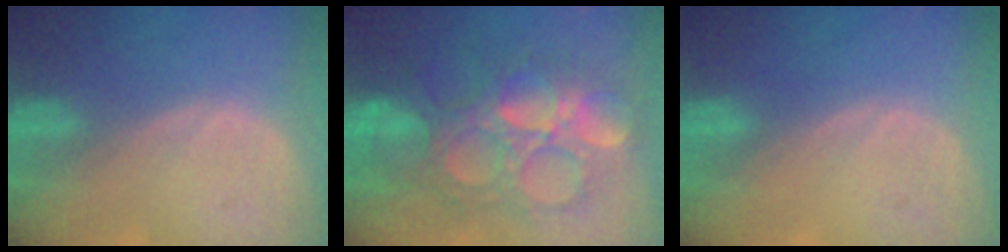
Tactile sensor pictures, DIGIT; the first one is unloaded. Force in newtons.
{"total": 12.2, "press": 12.1, "slide": 1.4}
{"total": 0.0}